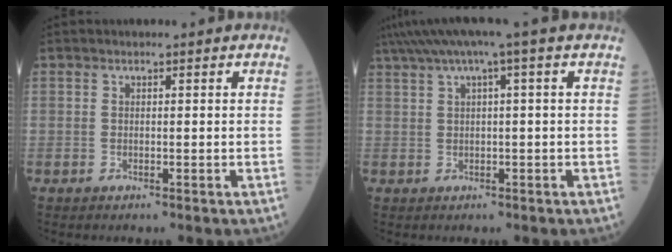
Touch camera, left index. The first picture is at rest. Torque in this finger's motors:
{"motor_torque": [0.90, -0.98, 0.49, 0.06]}